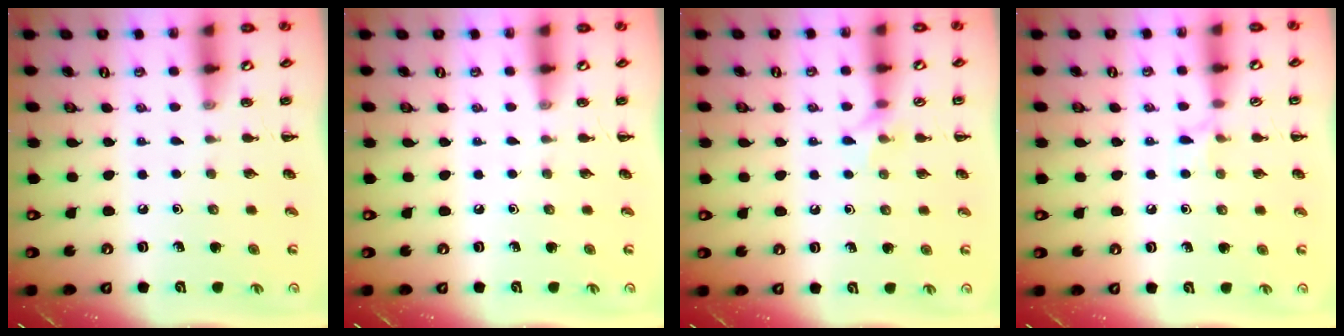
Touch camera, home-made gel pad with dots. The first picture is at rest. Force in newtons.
{"total": 0.0}
{"total": 5.6, "press": 5.5, "slide": 1.1}
{"total": 5.2, "press": 4.8, "slide": 1.7}